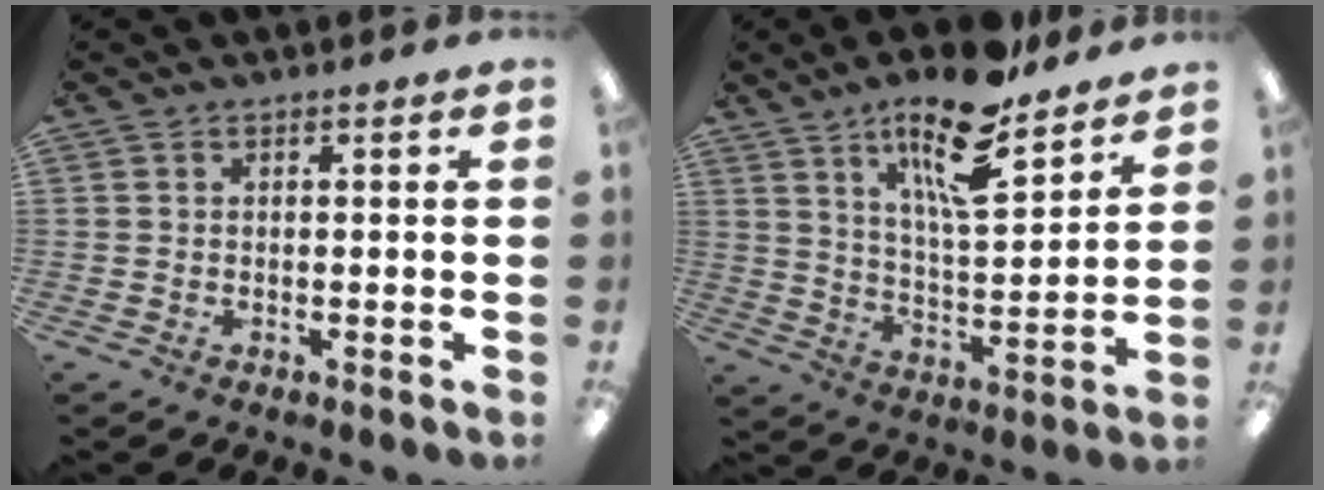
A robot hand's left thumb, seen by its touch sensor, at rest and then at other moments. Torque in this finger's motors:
{"motor_torque": [0.63, 0.21, 1.74, -1.03, 0.19]}